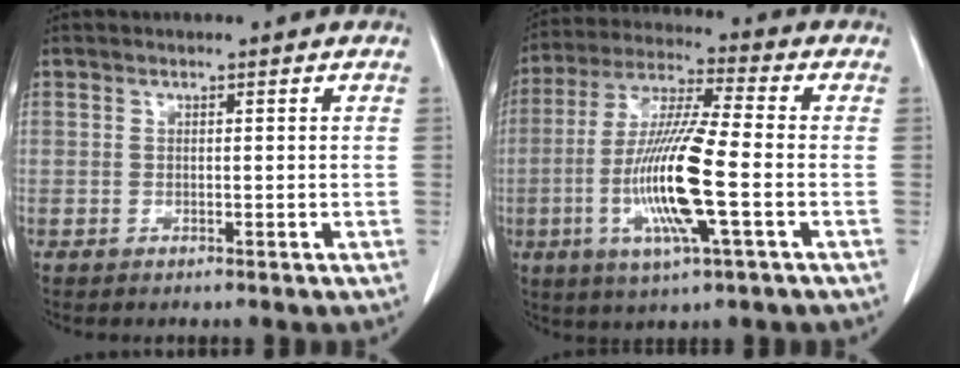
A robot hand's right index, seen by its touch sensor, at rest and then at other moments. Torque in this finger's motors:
{"motor_torque": [2.14, 0.00, 1.05, 0.20]}